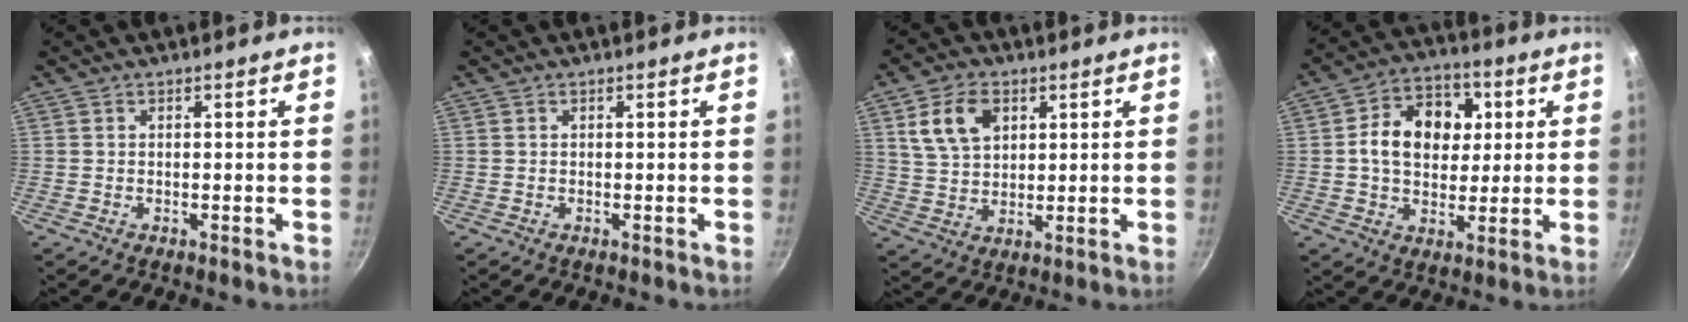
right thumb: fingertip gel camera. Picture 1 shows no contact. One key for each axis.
{"total": 0.0}
{"total": 9.5, "fx": 3.7, "fy": 6.3, "fz": 6.0, "tx": -0.094, "ty": -0.006, "tz": 0.072}
{"total": 14.0, "fx": 2.4, "fy": 10.5, "fz": 8.9, "tx": -0.104, "ty": 0.010, "tz": 0.026}